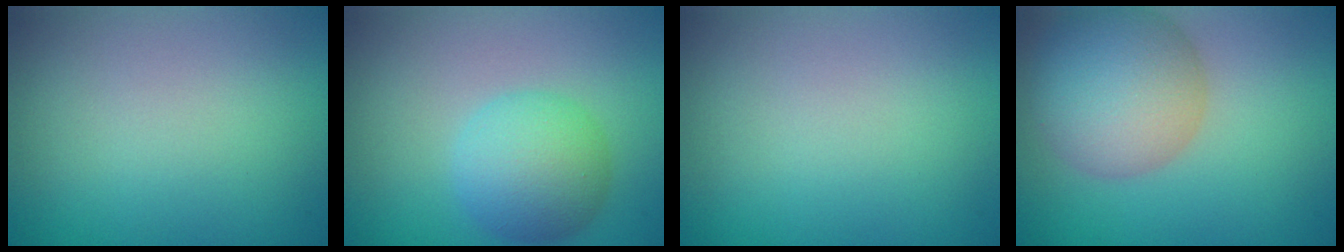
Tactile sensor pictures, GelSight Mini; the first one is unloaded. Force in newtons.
{"total": 4.6, "press": 4.6, "slide": 0.1}
{"total": 0.0}
{"total": 7.8, "press": 7.8, "slide": 0.3}